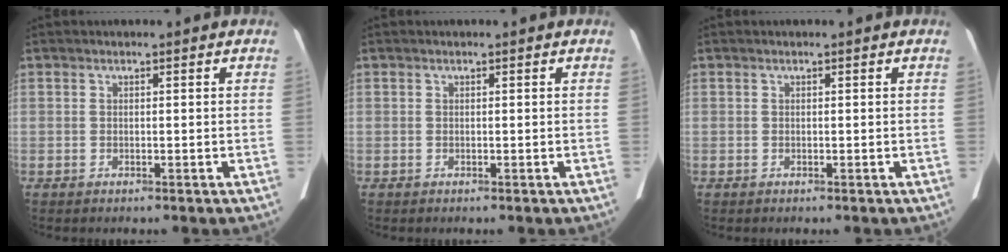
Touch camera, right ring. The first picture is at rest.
{"total": 0.0}
{"total": 0.0}